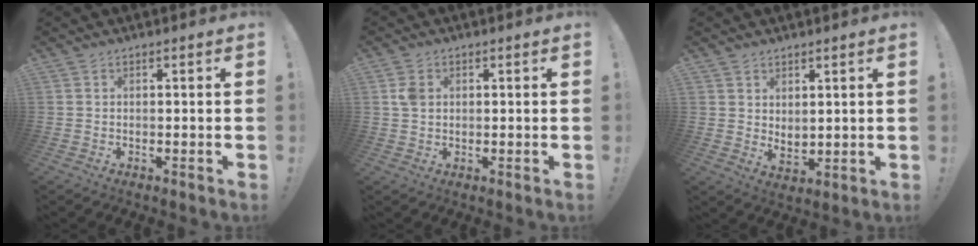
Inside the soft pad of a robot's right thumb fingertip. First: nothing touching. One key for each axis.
{"total": 3.3, "fx": 1.1, "fy": 2.5, "fz": 1.9, "tx": -0.023, "ty": 0.000, "tz": 0.017}
{"total": 4.1, "fx": 3.6, "fy": 1.8, "fz": 0.7, "tx": -0.010, "ty": -0.026, "tz": 0.066}